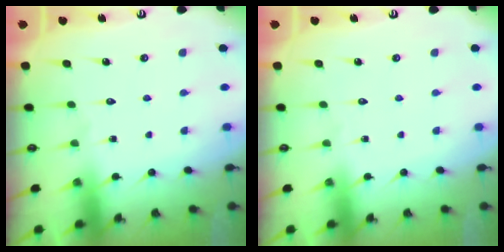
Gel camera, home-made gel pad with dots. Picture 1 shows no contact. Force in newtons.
{"total": 0.0}